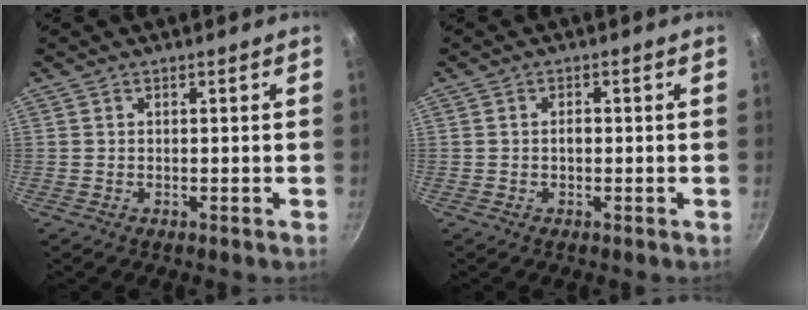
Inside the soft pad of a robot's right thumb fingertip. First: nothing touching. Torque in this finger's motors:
{"motor_torque": [0.50, 0.36, 0.63, 0.19, -0.04]}